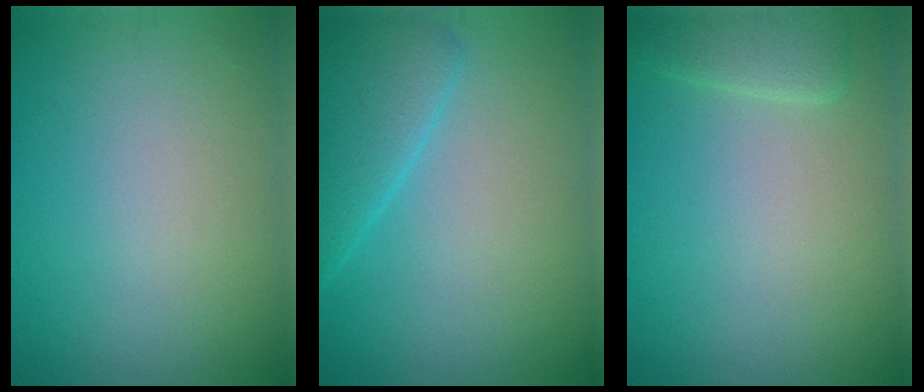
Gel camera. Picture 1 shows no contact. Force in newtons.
{"total": 4.1, "press": 4.0, "slide": 0.2}
{"total": 2.1, "press": 2.1, "slide": 0.2}